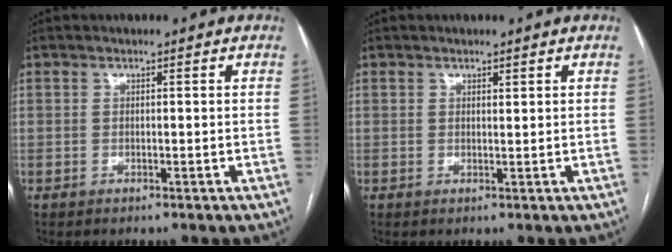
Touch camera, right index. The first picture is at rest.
{"total": 0.7, "force": [0.5, 0.2, 0.4], "torque": [-0.007, -0.003, 0.007]}